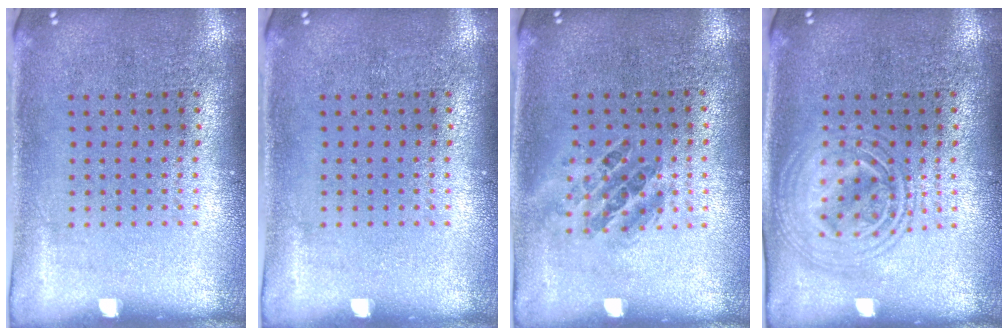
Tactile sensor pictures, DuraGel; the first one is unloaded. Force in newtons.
{"total": 0.0}
{"total": 1.0, "press": 0.9, "slide": 0.3}
{"total": 2.9, "press": 2.9, "slide": 0.3}